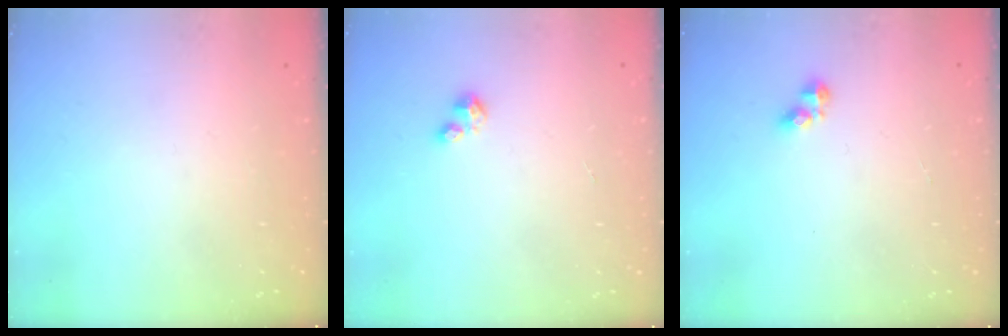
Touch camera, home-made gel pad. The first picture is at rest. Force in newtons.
{"total": 2.2, "press": 2.2, "slide": 0.4}
{"total": 3.4, "press": 3.4, "slide": 0.6}